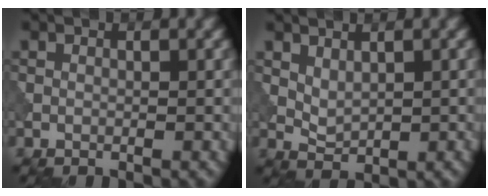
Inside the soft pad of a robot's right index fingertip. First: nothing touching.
{"total": 1.8, "force": [0.9, 1.0, 1.3], "torque": [-0.027, -0.007, 0.021]}